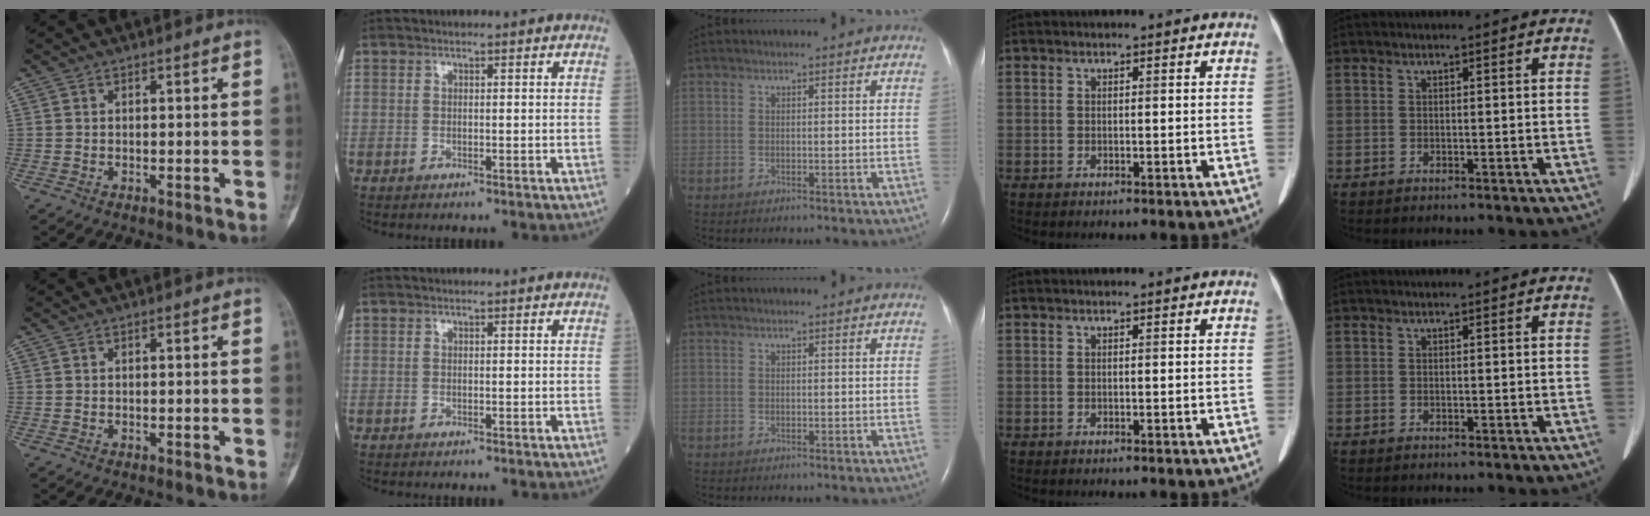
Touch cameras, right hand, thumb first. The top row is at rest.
{}